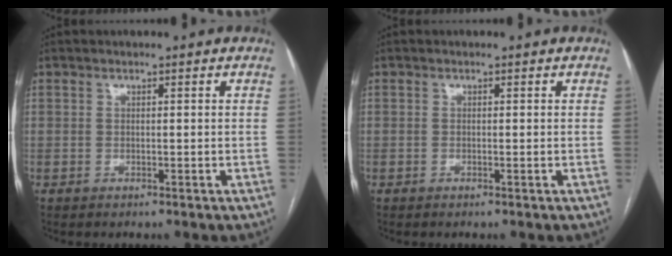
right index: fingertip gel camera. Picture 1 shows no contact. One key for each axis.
{"total": 0.0}